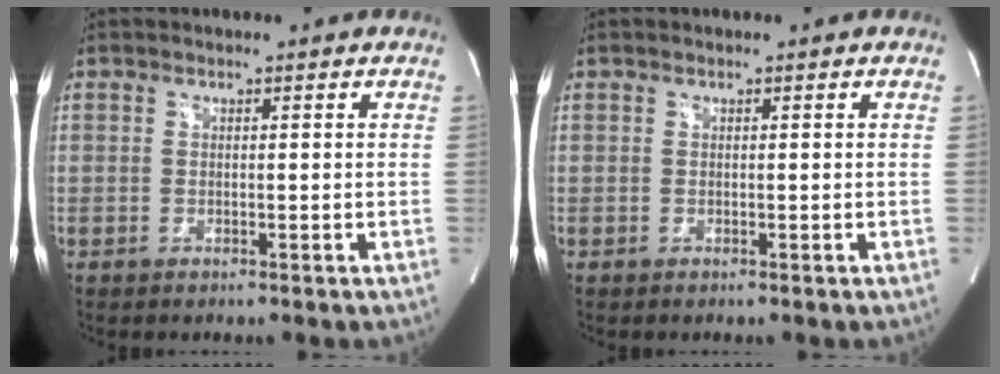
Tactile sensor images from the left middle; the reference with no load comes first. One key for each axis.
{"total": 0.0}